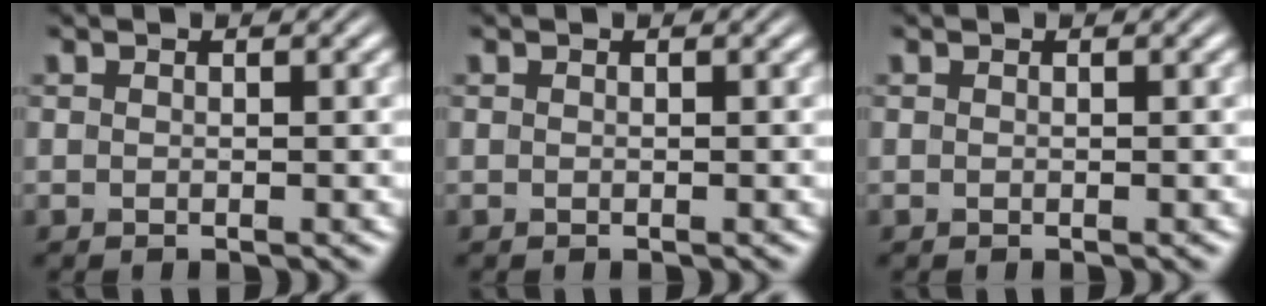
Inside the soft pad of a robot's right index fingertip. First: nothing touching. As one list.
[{"total": 0.0}, {"total": 0.0}]